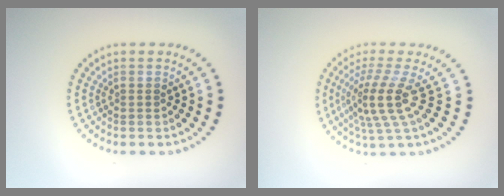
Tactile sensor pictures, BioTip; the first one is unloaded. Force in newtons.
{"total": 4.1, "press": 2.9, "slide": 2.9}